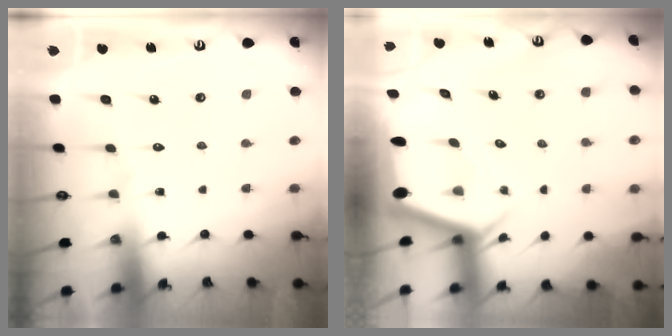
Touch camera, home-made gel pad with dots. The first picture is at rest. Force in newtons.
{"total": 3.0, "press": 2.9, "slide": 0.4}